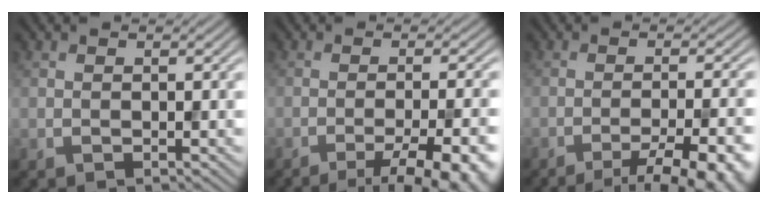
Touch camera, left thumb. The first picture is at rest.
{"total": 11.5, "force": [-7.2, 2.9, 8.5], "torque": [-0.105, 0.000, -0.081]}
{"total": 11.4, "force": [-7.8, 2.7, 7.9], "torque": [-0.099, 0.004, -0.086]}